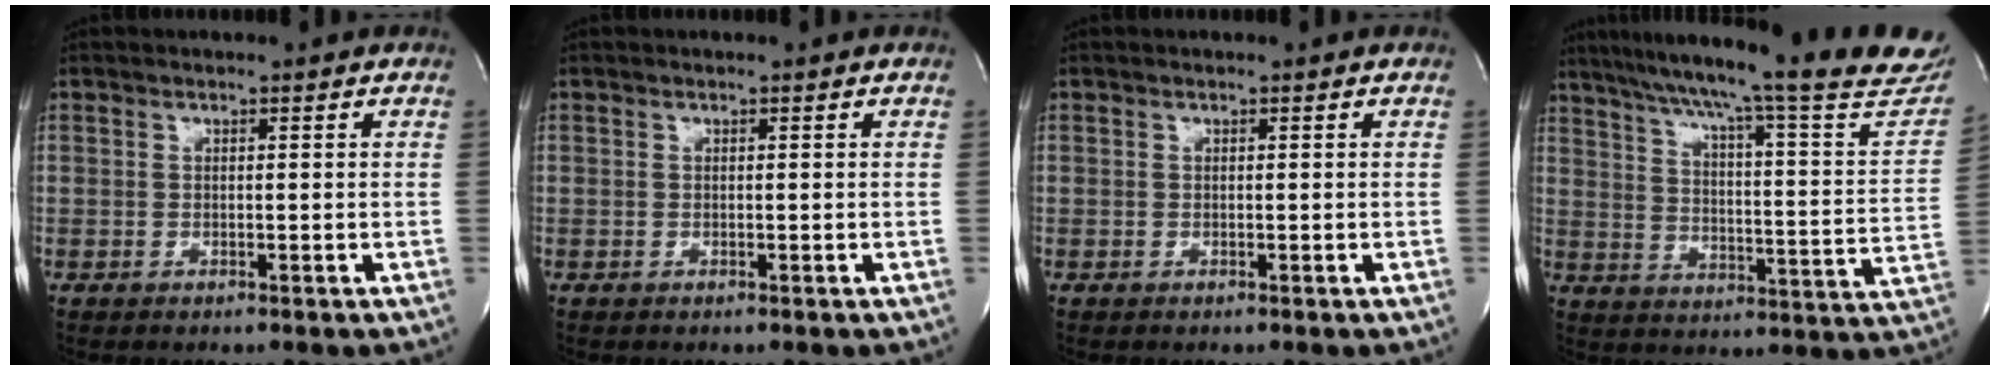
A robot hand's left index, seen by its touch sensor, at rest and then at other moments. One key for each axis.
{"total": 0.0}
{"total": 0.0}
{"total": 29.6, "fx": 25.2, "fy": 2.1, "fz": 15.5, "tx": -0.236, "ty": -0.046, "tz": 0.317}